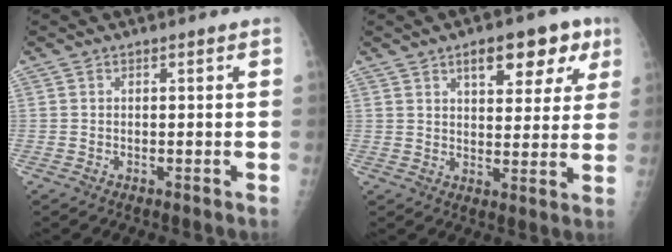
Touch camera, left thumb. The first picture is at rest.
{"total": 11.4, "force": [6.0, 5.6, 7.9], "torque": [-0.063, -0.013, 0.079]}